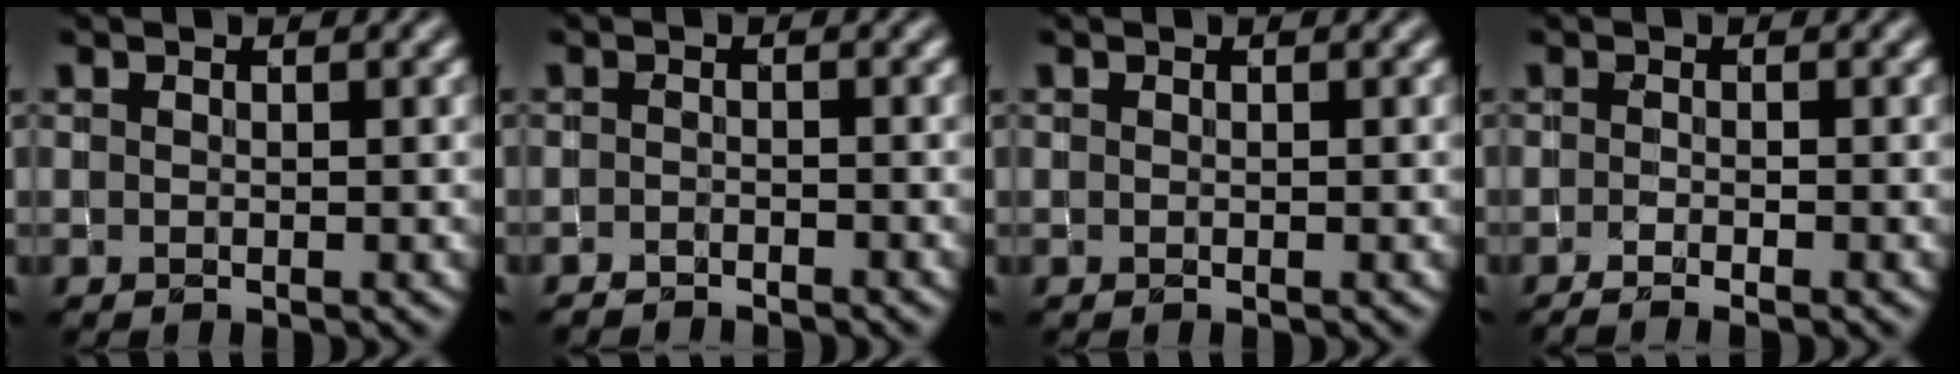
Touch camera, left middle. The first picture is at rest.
{"total": 1.8, "force": [-1.8, 0.2, 0.2], "torque": [-0.001, -0.007, -0.031]}
{"total": 0.0}
{"total": 2.0, "force": [-1.3, 0.4, 1.4], "torque": [-0.022, -0.006, -0.025]}